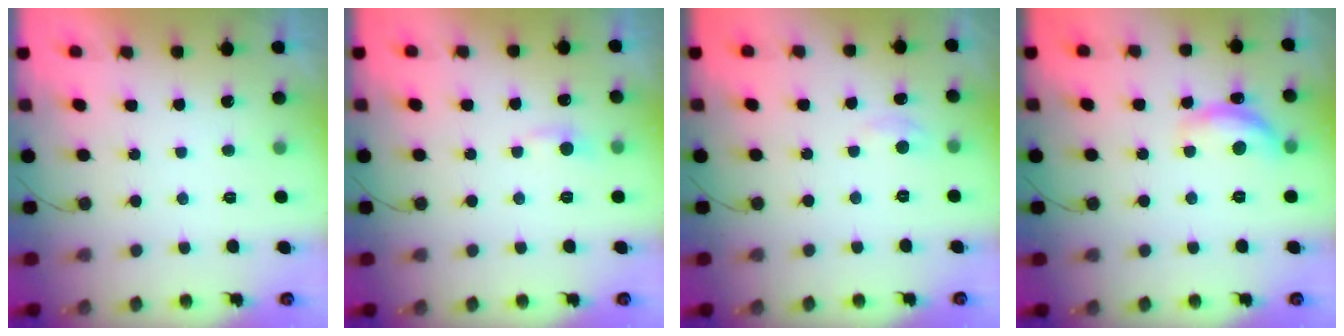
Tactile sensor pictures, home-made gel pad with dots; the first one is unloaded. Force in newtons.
{"total": 3.8, "press": 3.8, "slide": 0.4}
{"total": 2.3, "press": 2.3, "slide": 0.3}
{"total": 12.3, "press": 12.3, "slide": 0.8}